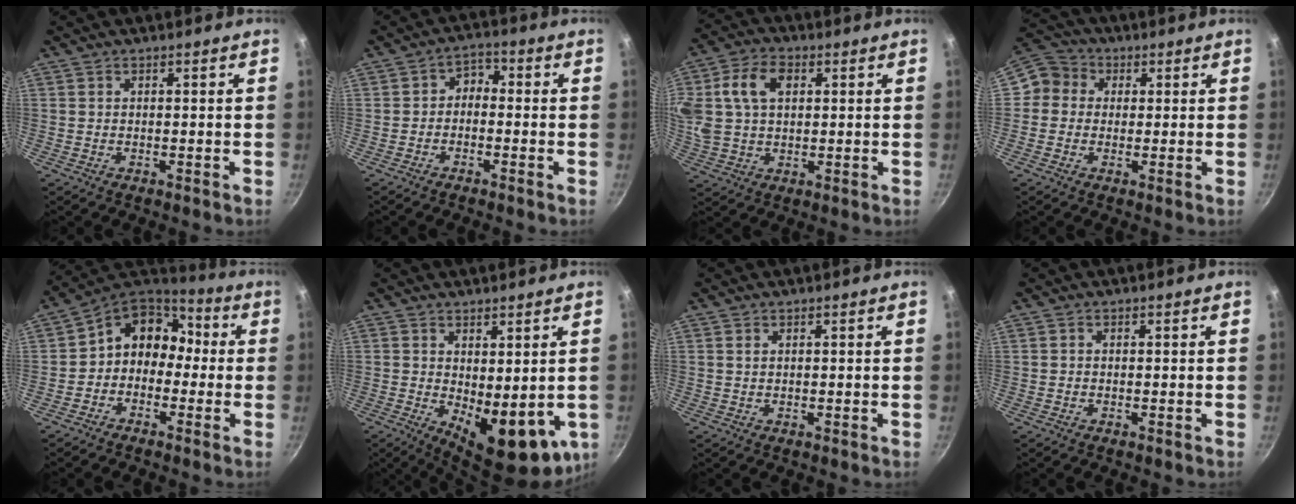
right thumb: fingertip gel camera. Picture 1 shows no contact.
{"total": 3.3, "force": [-1.1, 2.4, 1.9], "torque": [-0.020, 0.025, -0.028]}
{"total": 16.0, "force": [3.9, 11.2, 10.7], "torque": [-0.230, 0.027, 0.069]}
{"total": 6.6, "force": [0.5, 6.2, 2.0], "torque": [0.001, 0.016, -0.013]}
{"total": 10.8, "force": [-1.1, 9.0, 5.9], "torque": [-0.056, 0.055, -0.041]}
{"total": 11.9, "force": [-0.2, 5.7, 10.5], "torque": [-0.124, -0.023, 0.013]}
{"total": 0.7, "force": [0.4, 0.5, 0.5], "torque": [-0.009, 0.002, 0.007]}
{"total": 0.0}